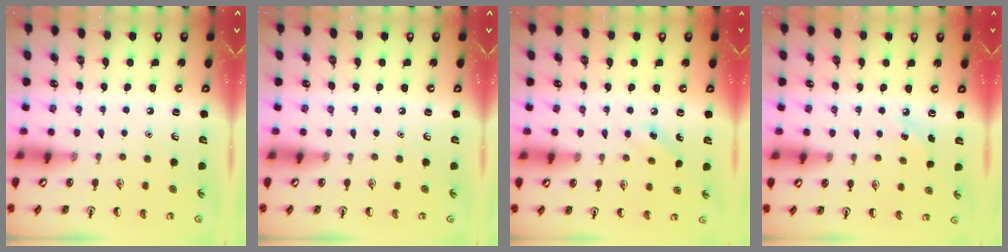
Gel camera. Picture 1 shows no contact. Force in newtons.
{"total": 0.0}
{"total": 6.9, "press": 6.6, "slide": 2.1}
{"total": 4.5, "press": 4.2, "slide": 1.6}